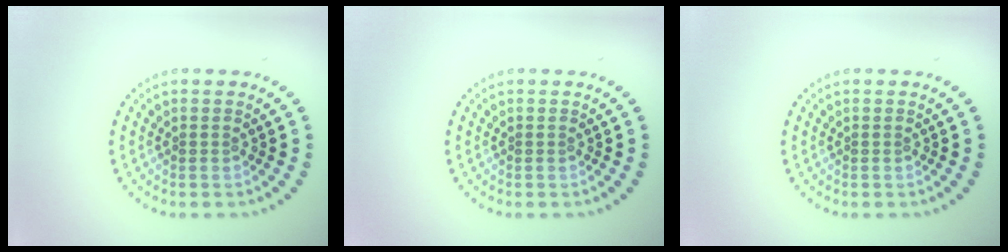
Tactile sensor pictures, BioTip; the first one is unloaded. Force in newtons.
{"total": 0.0}
{"total": 0.0}